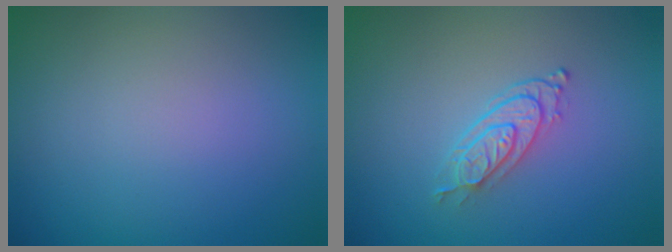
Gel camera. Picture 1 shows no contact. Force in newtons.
{"total": 2.8, "press": 2.2, "slide": 1.7}